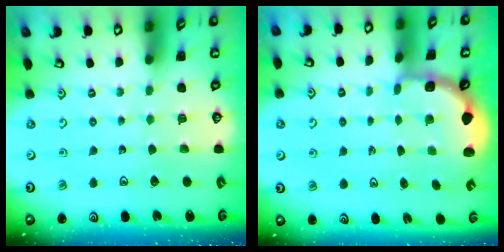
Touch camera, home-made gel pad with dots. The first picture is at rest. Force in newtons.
{"total": 2.5, "press": 1.9, "slide": 1.6}